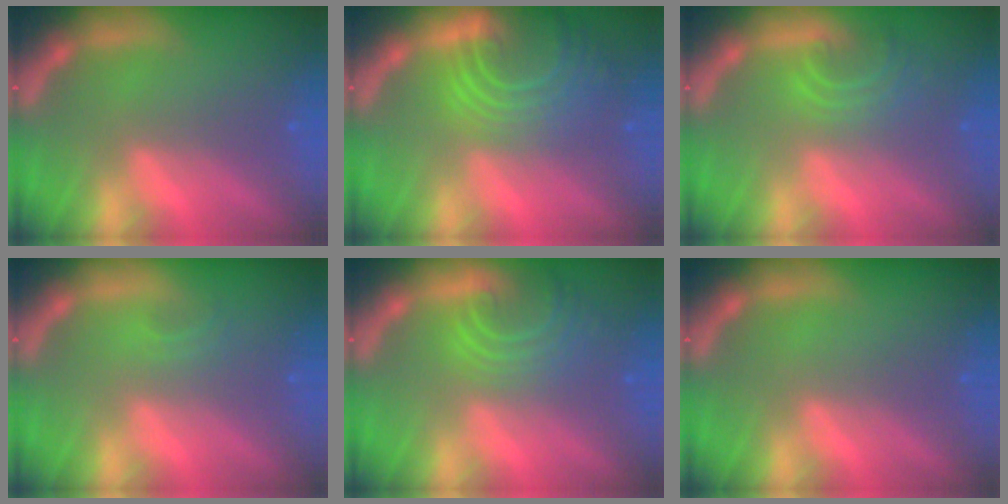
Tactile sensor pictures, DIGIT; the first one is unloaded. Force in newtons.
{"total": 9.5}
{"total": 3.5}
{"total": 0.9}
{"total": 5.5}
{"total": 0.0}